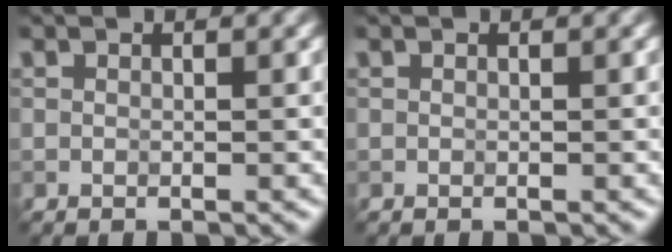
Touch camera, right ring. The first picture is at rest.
{"total": 0.0}